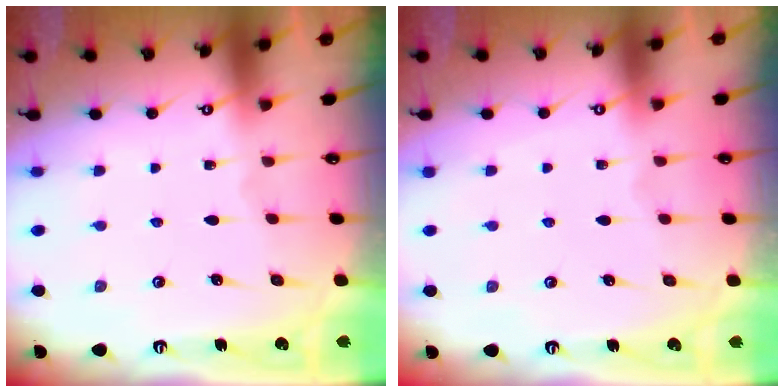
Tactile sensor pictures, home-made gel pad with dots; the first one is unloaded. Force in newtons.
{"total": 4.0, "press": 4.0, "slide": 0.1}